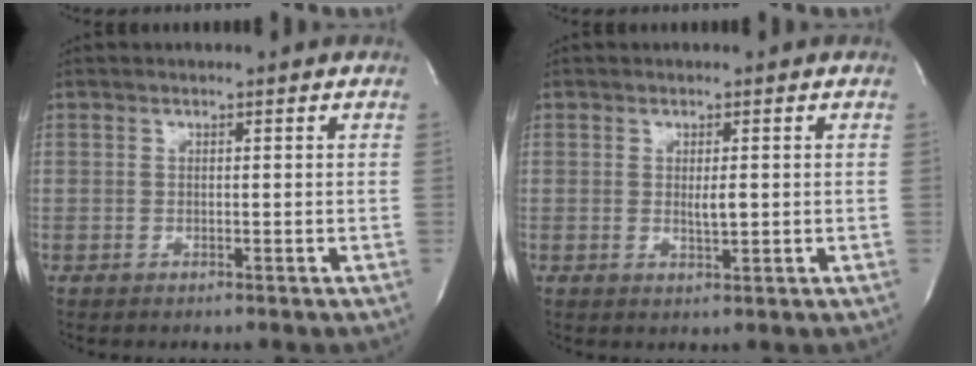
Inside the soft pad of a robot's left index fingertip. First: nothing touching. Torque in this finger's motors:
{"motor_torque": [0.08, 0.04, 0.04, 0.02]}